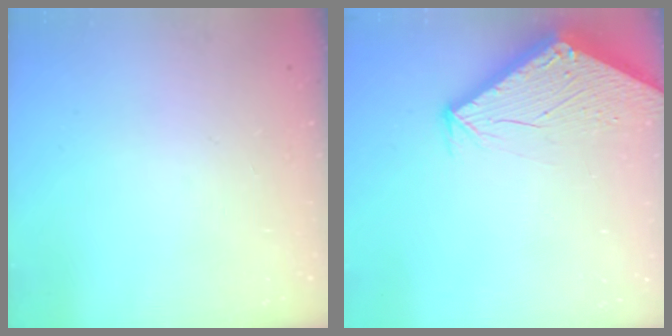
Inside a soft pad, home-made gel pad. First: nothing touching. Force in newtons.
{"total": 2.5, "press": 2.5, "slide": 0.1}